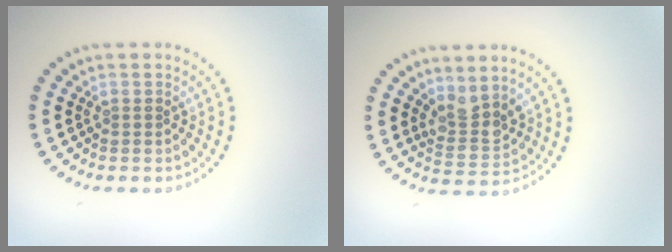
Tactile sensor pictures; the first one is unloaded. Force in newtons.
{"total": 2.8, "press": 2.4, "slide": 1.6}